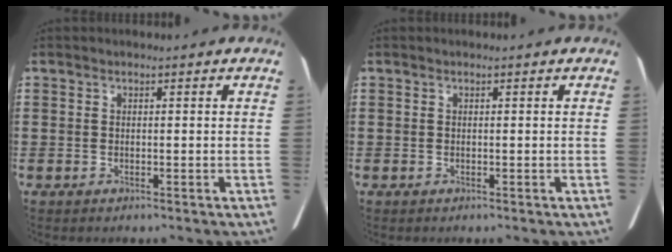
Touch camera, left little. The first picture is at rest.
{"total": 0.0}